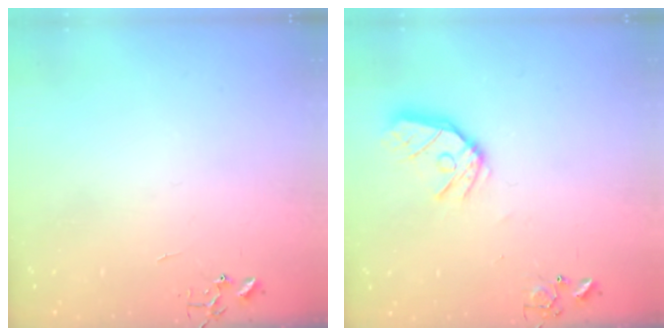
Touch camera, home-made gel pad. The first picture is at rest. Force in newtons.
{"total": 13.2, "press": 13.1, "slide": 1.5}